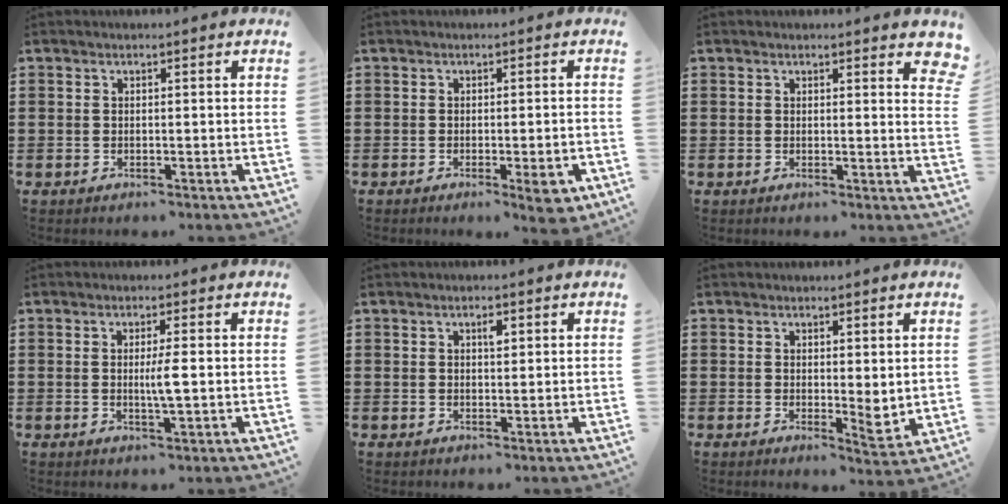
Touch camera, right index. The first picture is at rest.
{"total": 3.6, "force": [-1.6, 0.7, 3.1], "torque": [-0.047, -0.004, -0.023]}
{"total": 1.6, "force": [1.3, 0.5, 0.7], "torque": [-0.001, -0.001, 0.022]}
{"total": 3.3, "force": [0.0, 0.1, 3.3], "torque": [-0.059, -0.006, -0.002]}
{"total": 1.5, "force": [0.6, 0.6, 1.2], "torque": [-0.017, 0.002, 0.008]}
{"total": 3.0, "force": [1.8, 1.2, 2.0], "torque": [-0.035, -0.009, 0.033]}